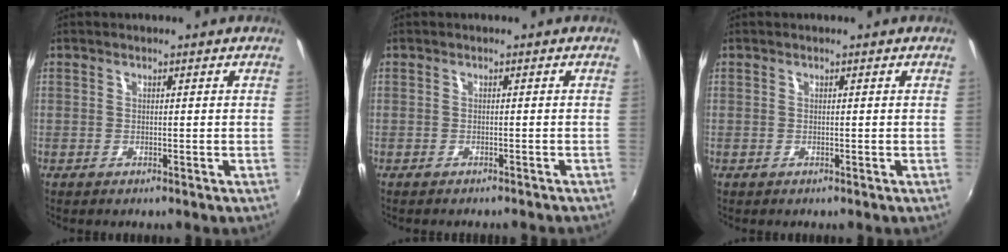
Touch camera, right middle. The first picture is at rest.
{"total": 2.7, "force": [-2.4, 0.4, 1.0], "torque": [-0.025, -0.013, -0.034]}
{"total": 0.0}